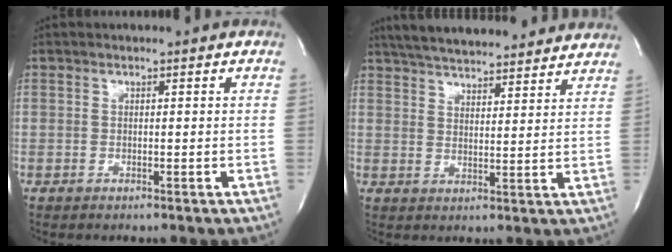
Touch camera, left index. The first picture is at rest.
{"total": 19.5, "force": [17.5, 3.7, 7.8], "torque": [-0.125, 0.031, 0.241]}